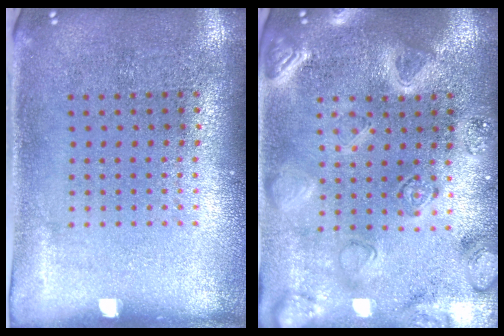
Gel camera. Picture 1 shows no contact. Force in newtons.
{"total": 3.0, "press": 2.9, "slide": 0.8}